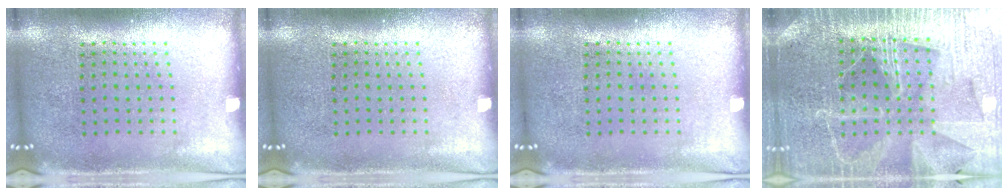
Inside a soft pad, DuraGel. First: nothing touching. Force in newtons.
{"total": 0.0}
{"total": 0.0}
{"total": 4.1, "press": 3.9, "slide": 1.3}